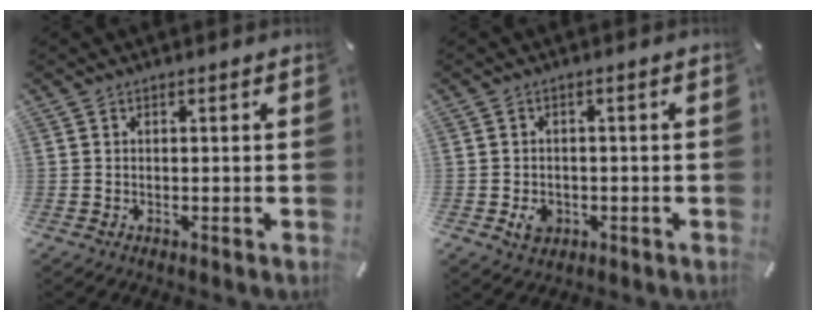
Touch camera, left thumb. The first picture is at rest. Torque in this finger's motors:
{"motor_torque": [-0.01, 0.02, 0.00, 0.00, 0.06]}